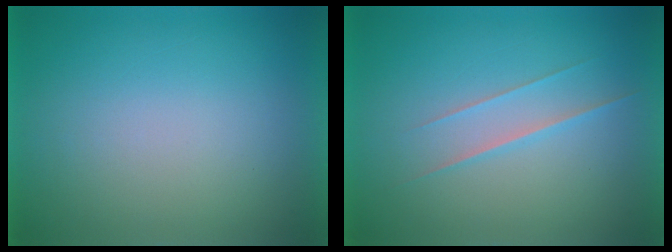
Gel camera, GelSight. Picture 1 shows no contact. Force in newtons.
{"total": 1.5}